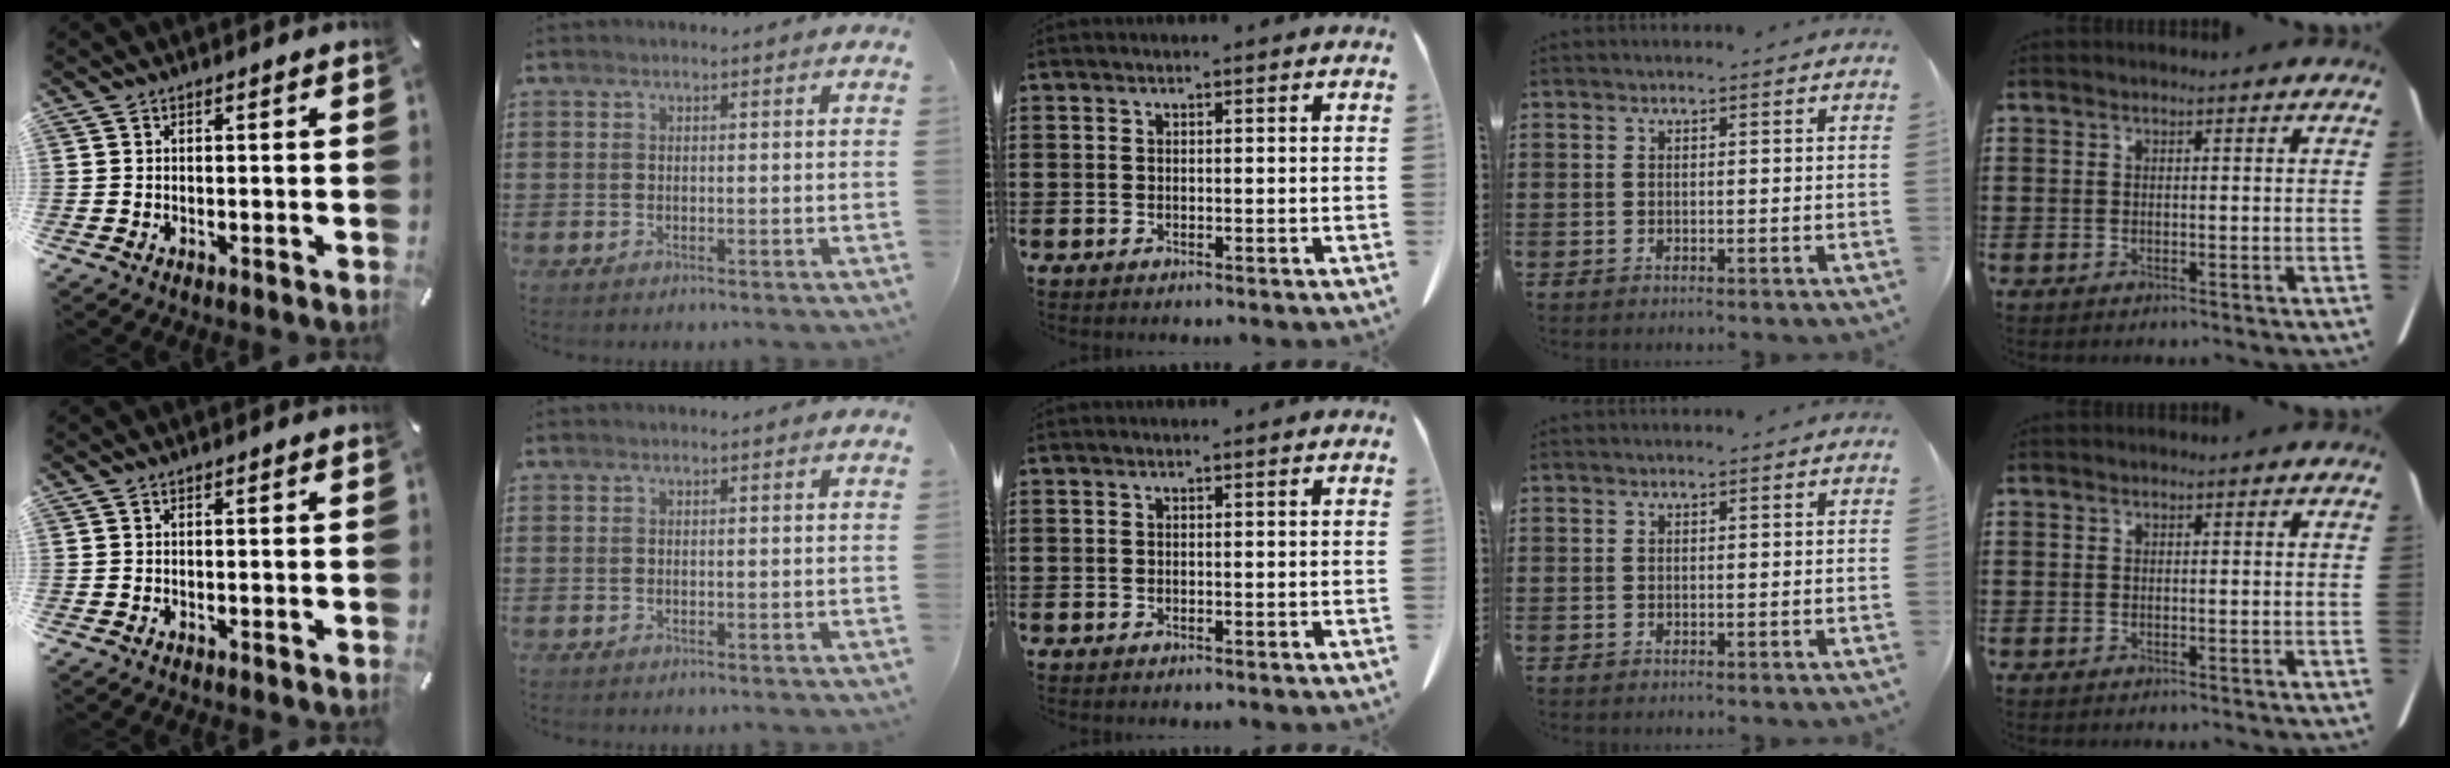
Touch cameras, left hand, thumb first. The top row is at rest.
{}